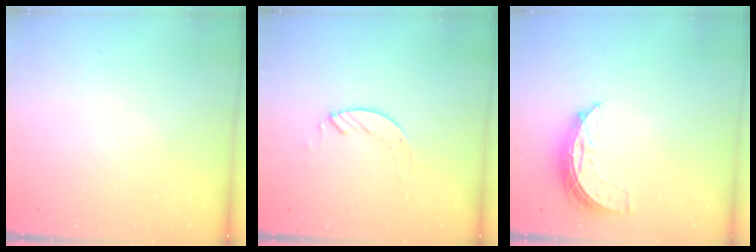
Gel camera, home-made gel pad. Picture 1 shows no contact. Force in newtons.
{"total": 2.4, "press": 2.4, "slide": 0.2}
{"total": 6.8, "press": 6.8, "slide": 0.6}